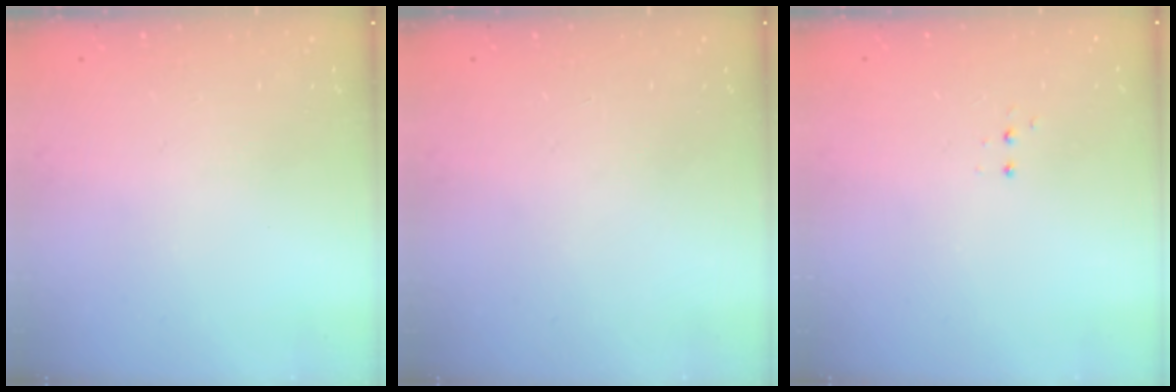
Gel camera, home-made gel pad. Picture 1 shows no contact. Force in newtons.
{"total": 0.0}
{"total": 3.4, "press": 3.3, "slide": 0.7}